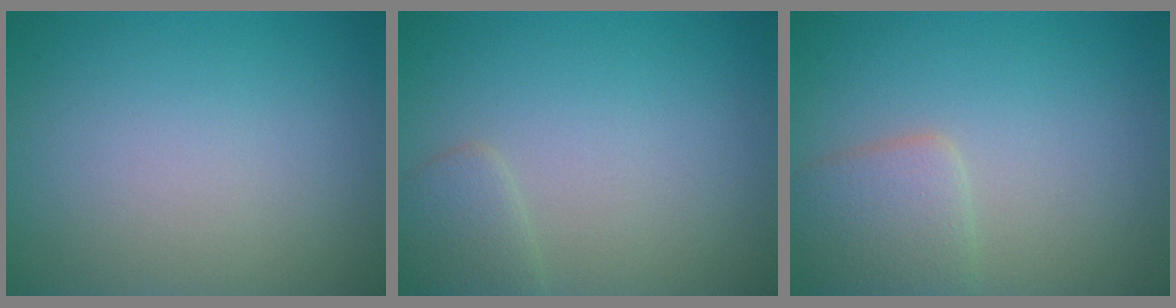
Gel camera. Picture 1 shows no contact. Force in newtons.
{"total": 1.6, "press": 1.6, "slide": 0.0}
{"total": 2.9, "press": 2.9, "slide": 0.2}